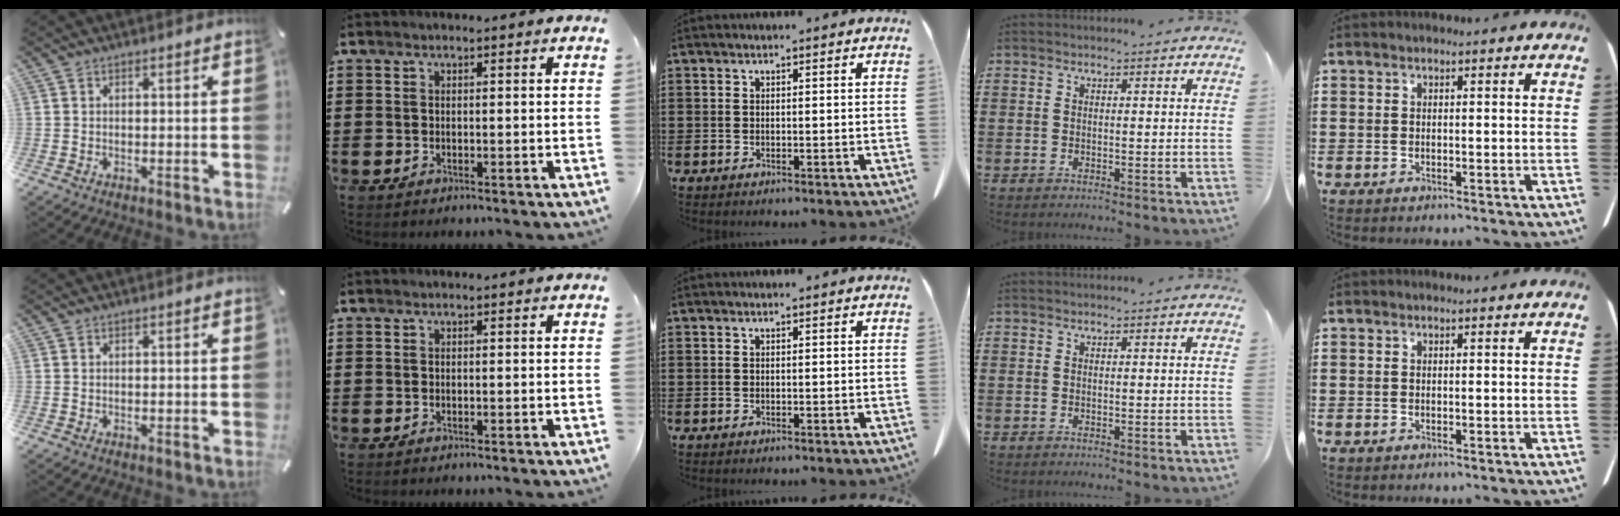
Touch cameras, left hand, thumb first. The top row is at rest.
{}